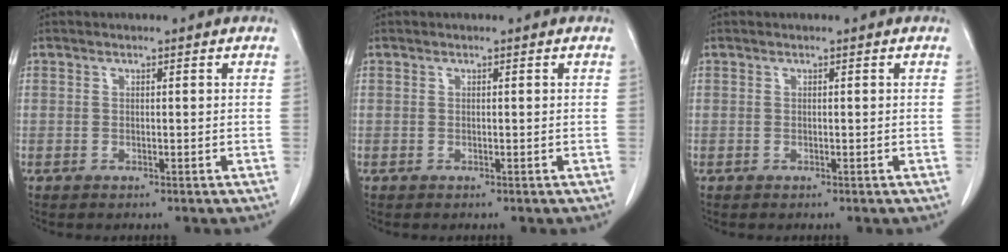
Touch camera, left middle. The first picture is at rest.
{"total": 0.0}
{"total": 0.0}